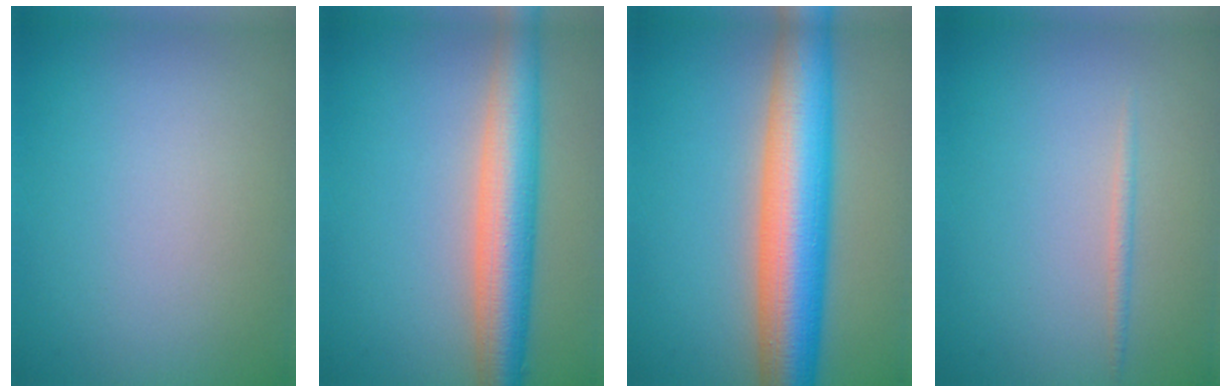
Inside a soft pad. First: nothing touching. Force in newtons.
{"total": 6.9, "press": 6.9, "slide": 0.4}
{"total": 10.3, "press": 10.3, "slide": 0.3}
{"total": 0.8, "press": 0.8, "slide": 0.0}